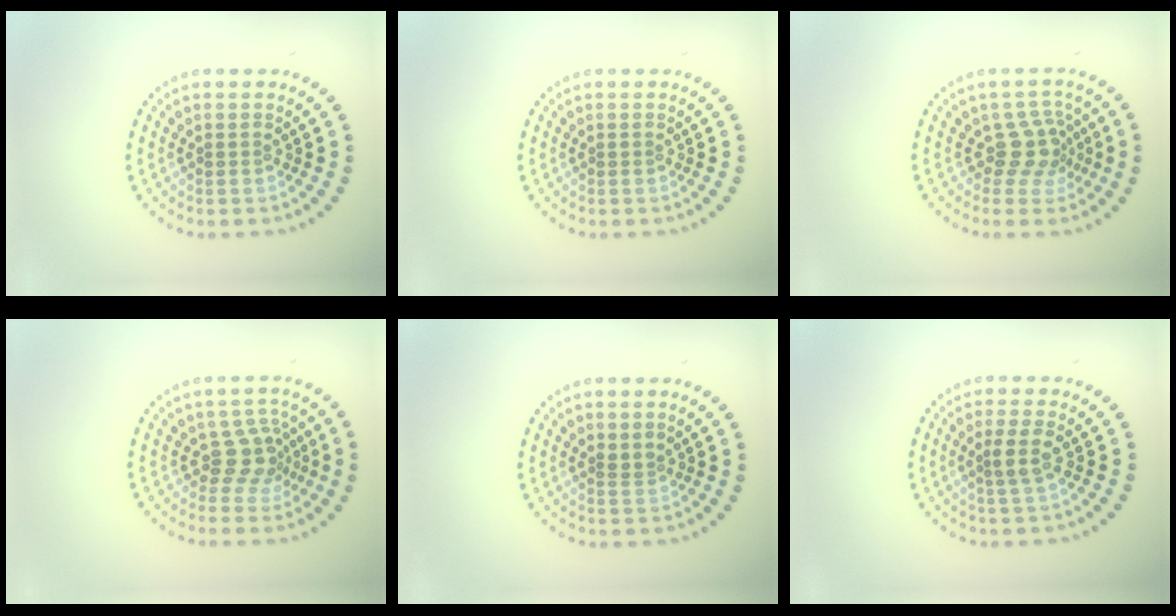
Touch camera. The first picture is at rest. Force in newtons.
{"total": 0.0}
{"total": 2.9, "press": 2.2, "slide": 1.9}
{"total": 2.7, "press": 2.2, "slide": 1.7}
{"total": 0.8, "press": 0.5, "slide": 0.6}
{"total": 1.9, "press": 1.6, "slide": 0.9}